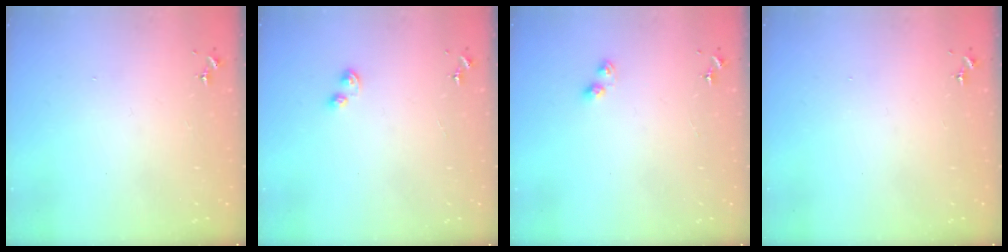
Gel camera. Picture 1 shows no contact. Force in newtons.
{"total": 3.0, "press": 3.0, "slide": 0.4}
{"total": 2.8, "press": 2.7, "slide": 0.4}
{"total": 0.0}